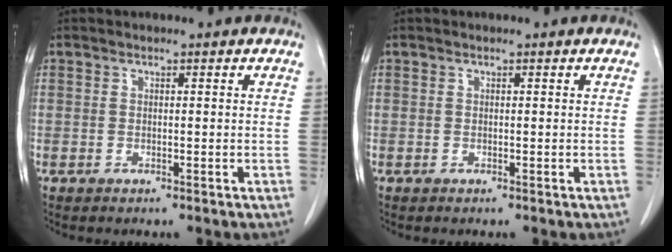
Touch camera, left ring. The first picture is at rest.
{"total": 0.0}